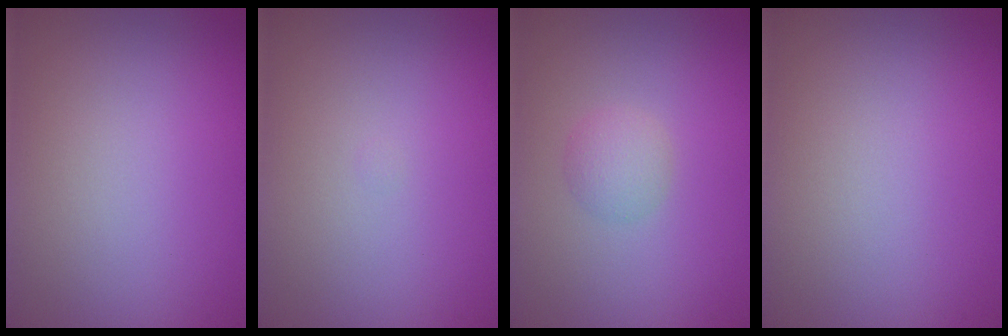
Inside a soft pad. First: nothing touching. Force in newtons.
{"total": 0.0}
{"total": 1.6, "press": 1.6, "slide": 0.1}
{"total": 0.0}